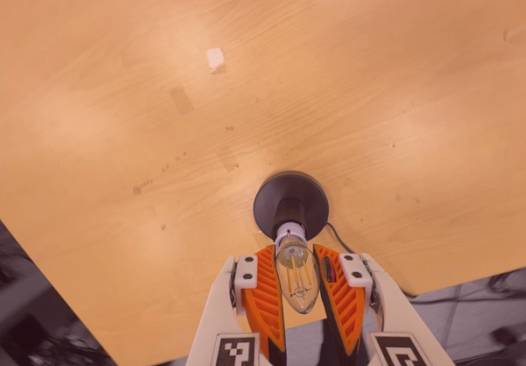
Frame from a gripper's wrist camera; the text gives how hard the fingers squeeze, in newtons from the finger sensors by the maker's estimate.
{"total": 14.3, "left": 13.7, "right": 14.9}